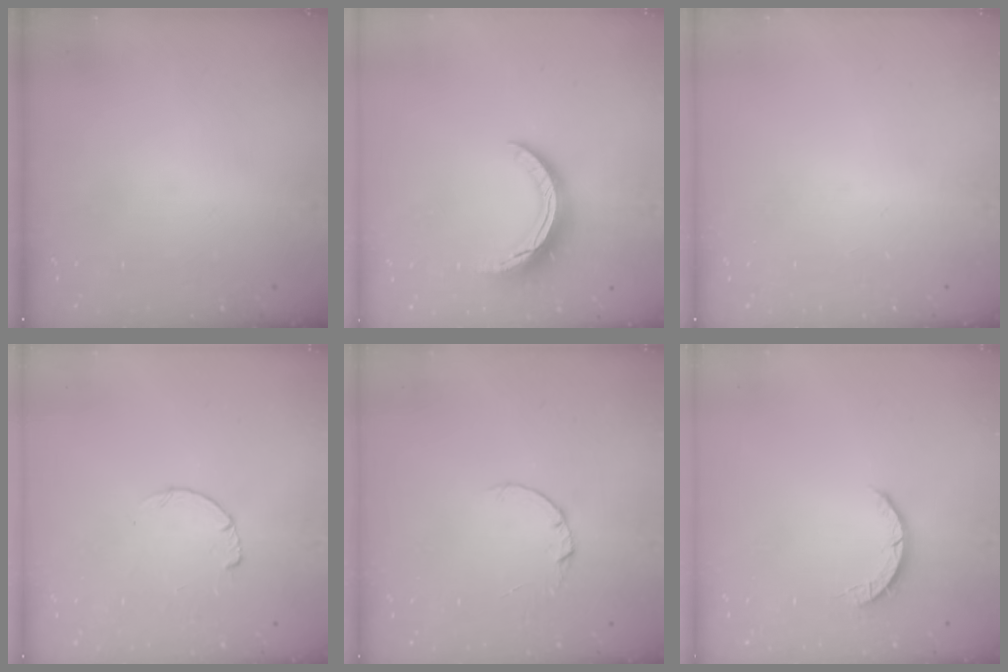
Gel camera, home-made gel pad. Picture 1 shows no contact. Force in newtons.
{"total": 9.9, "press": 9.9, "slide": 0.7}
{"total": 0.0}
{"total": 3.4, "press": 3.4, "slide": 0.4}
{"total": 2.0, "press": 2.0, "slide": 0.2}
{"total": 2.7, "press": 2.7, "slide": 0.4}